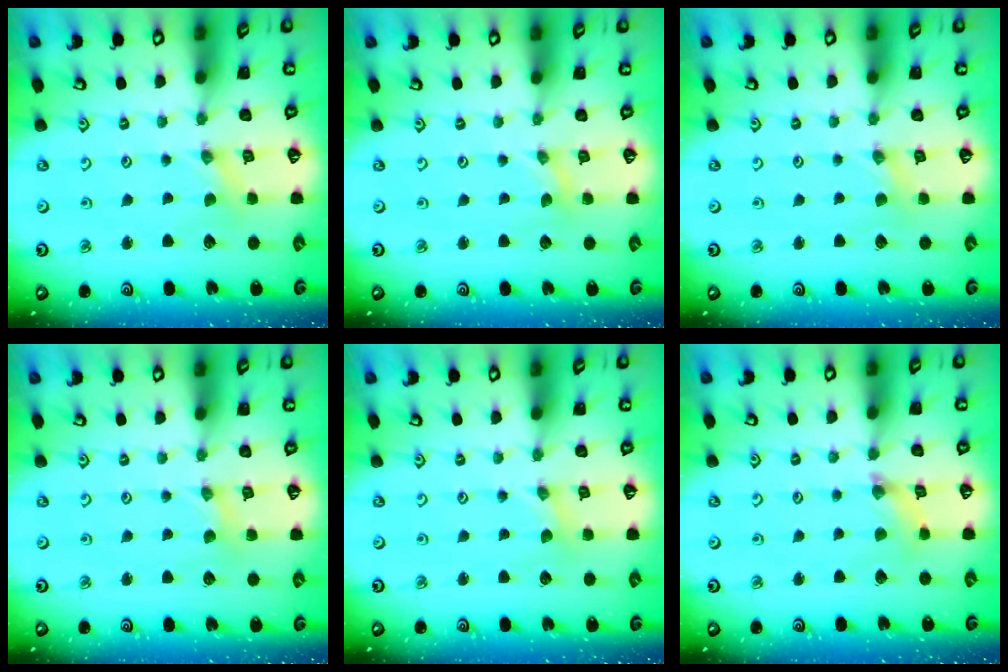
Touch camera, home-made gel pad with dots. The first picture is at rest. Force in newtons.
{"total": 0.0}
{"total": 1.7, "press": 1.7, "slide": 0.2}
{"total": 2.3, "press": 2.3, "slide": 0.2}
{"total": 0.0}
{"total": 2.2, "press": 2.2, "slide": 0.4}